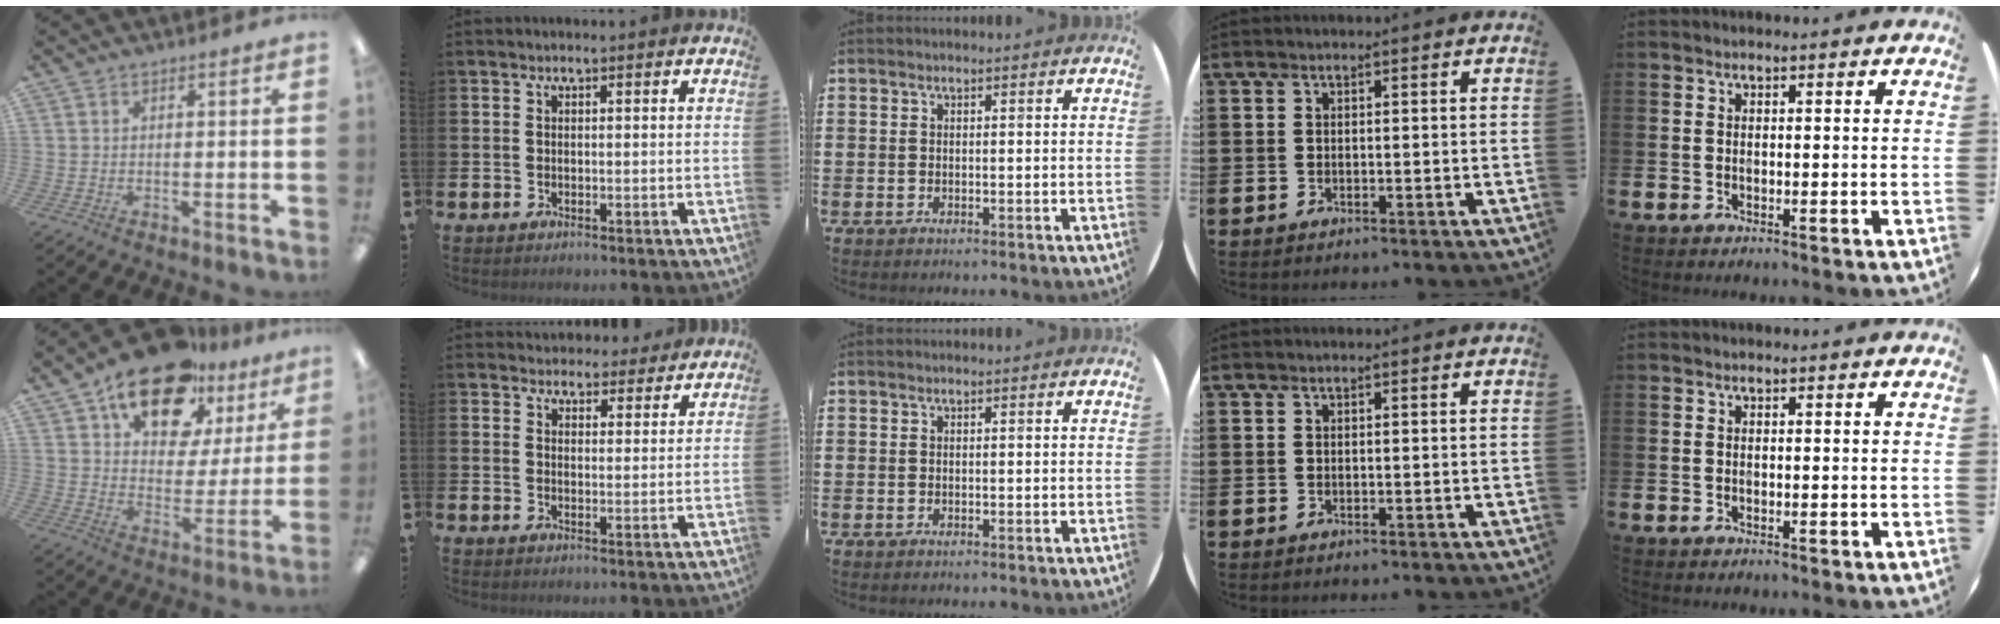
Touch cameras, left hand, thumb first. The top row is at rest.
{"thumb": {"total": 19.3, "force": [13.9, 9.4, 9.5], "torque": [-0.154, -0.083, 0.242]}, "index": {"total": 3.9, "force": [3.7, 1.2, -0.2], "torque": [0.001, -0.025, 0.066]}}